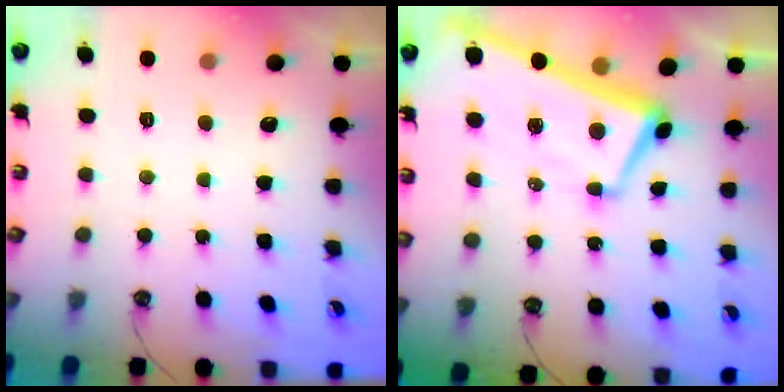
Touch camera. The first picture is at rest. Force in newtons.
{"total": 5.2, "press": 5.1, "slide": 1.0}